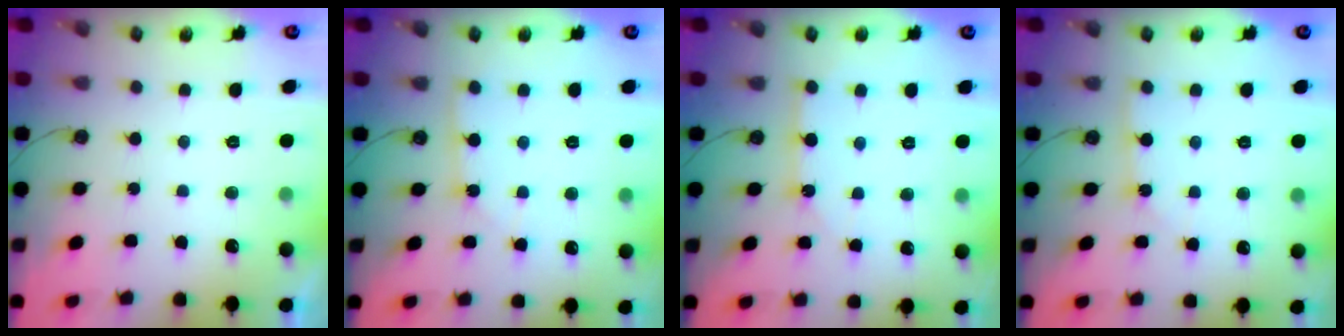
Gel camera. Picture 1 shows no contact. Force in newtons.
{"total": 3.2, "press": 3.2, "slide": 0.5}
{"total": 5.3, "press": 5.3, "slide": 0.1}
{"total": 2.5, "press": 2.5, "slide": 0.3}